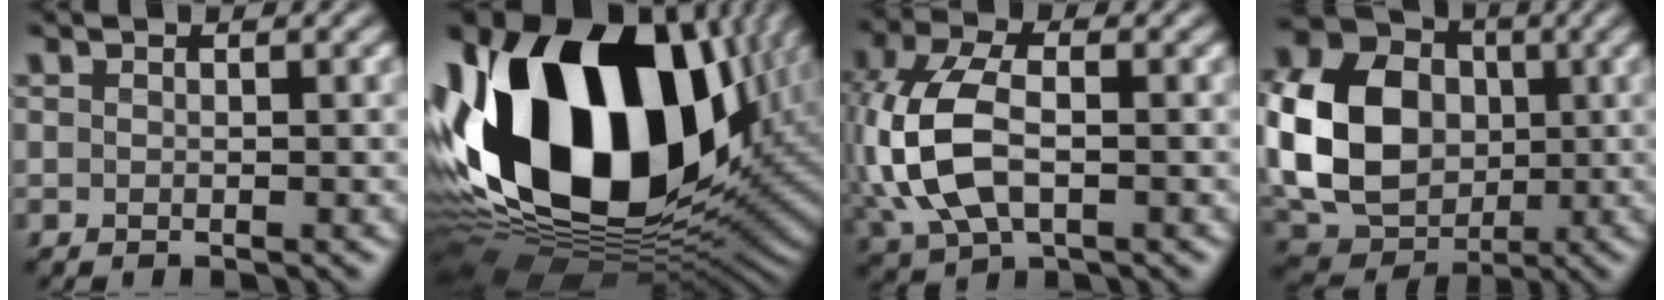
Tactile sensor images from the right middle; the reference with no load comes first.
{"total": 20.1, "force": [4.4, 13.5, 14.2], "torque": [-0.298, -0.002, 0.071]}
{"total": 8.3, "force": [-0.4, 5.1, 6.5], "torque": [-0.165, 0.010, -0.013]}
{"total": 11.3, "force": [0.4, 9.1, 6.8], "torque": [-0.165, 0.018, 0.002]}